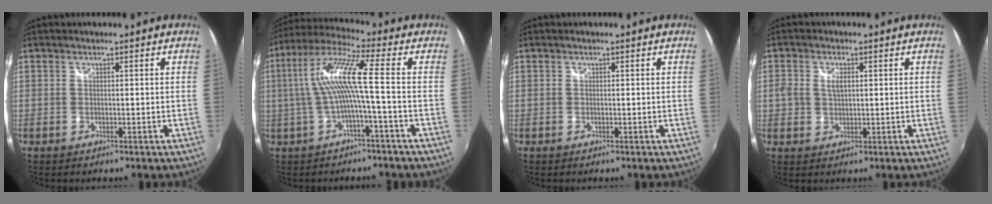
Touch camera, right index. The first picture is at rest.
{"total": 10.3, "force": [-1.0, -0.6, 10.3], "torque": [-0.205, 0.012, -0.012]}
{"total": 0.0}
{"total": 3.3, "force": [0.6, 2.2, 2.4], "torque": [-0.044, 0.004, 0.011]}